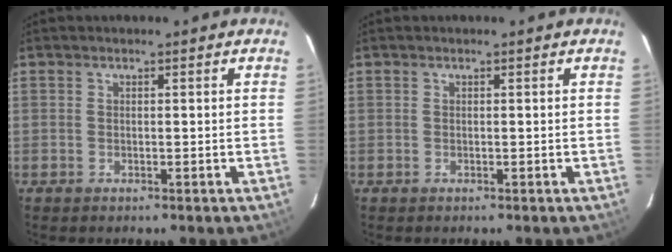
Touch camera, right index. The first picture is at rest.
{"total": 0.0}